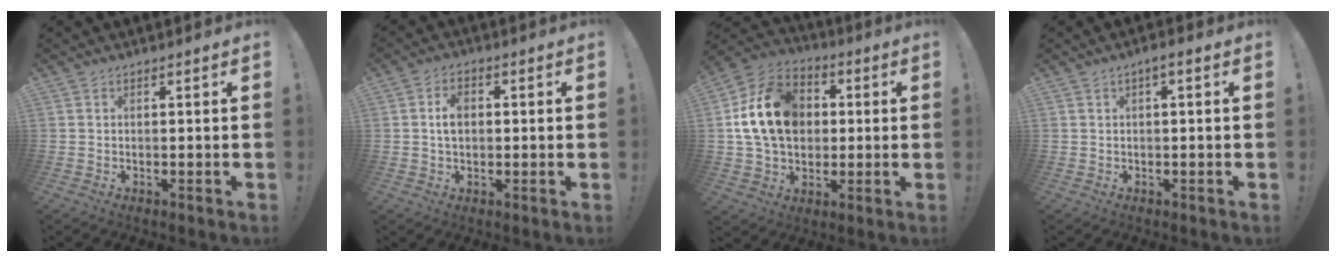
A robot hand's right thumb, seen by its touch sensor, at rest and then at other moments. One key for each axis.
{"total": 5.4, "fx": 0.5, "fy": 3.8, "fz": 3.9, "tx": -0.060, "ty": 0.007, "tz": 0.008}
{"total": 18.9, "fx": 2.8, "fy": 14.6, "fz": 11.7, "tx": -0.203, "ty": 0.009, "tz": 0.060}
{"total": 2.0, "fx": -0.2, "fy": 0.3, "fz": 2.0, "tx": -0.028, "ty": 0.004, "tz": -0.007}